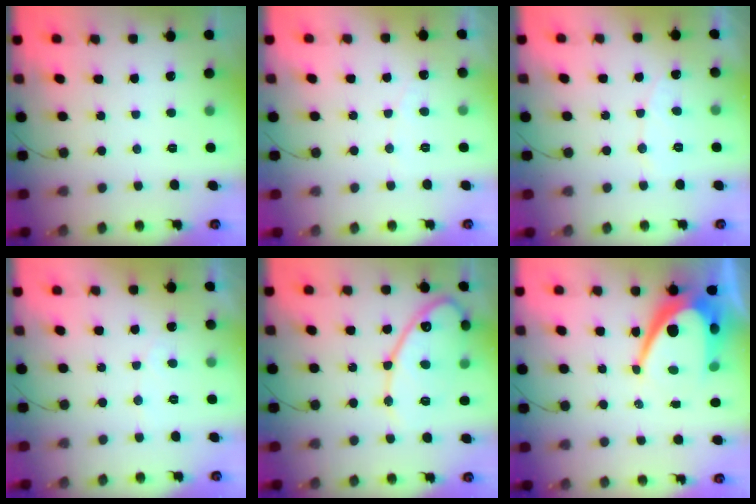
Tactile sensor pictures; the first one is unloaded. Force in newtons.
{"total": 2.3, "press": 2.3, "slide": 0.1}
{"total": 6.0, "press": 6.0, "slide": 0.4}
{"total": 2.7, "press": 2.7, "slide": 0.1}
{"total": 14.9, "press": 14.8, "slide": 1.0}
{"total": 15.8, "press": 15.7, "slide": 1.0}